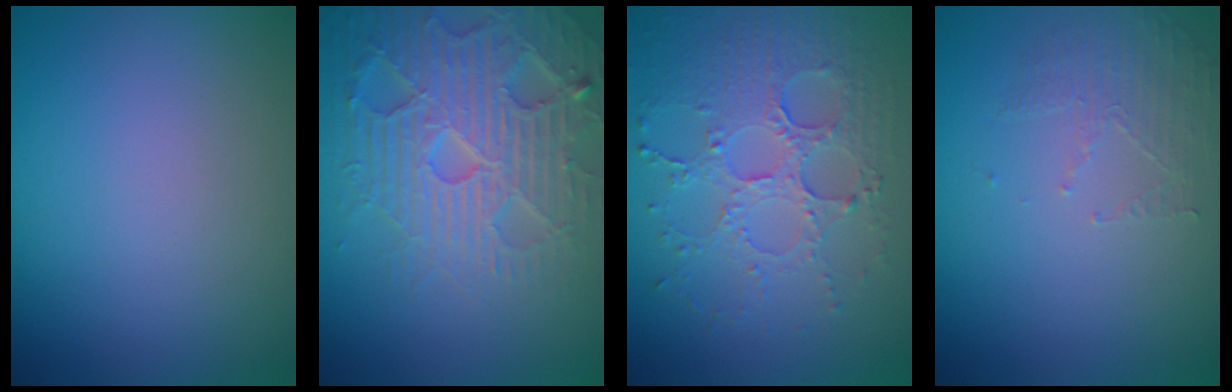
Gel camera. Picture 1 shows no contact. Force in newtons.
{"total": 7.0, "press": 6.9, "slide": 1.4}
{"total": 4.2, "press": 3.6, "slide": 2.1}
{"total": 1.6, "press": 0.7, "slide": 1.4}